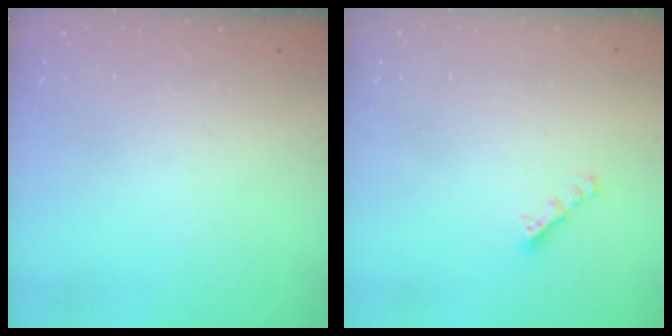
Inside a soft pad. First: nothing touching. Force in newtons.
{"total": 2.7, "press": 2.6, "slide": 0.7}